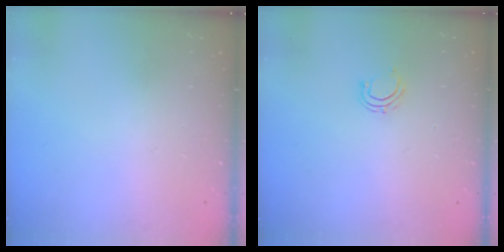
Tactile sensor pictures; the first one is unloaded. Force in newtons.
{"total": 5.0, "press": 4.9, "slide": 0.7}